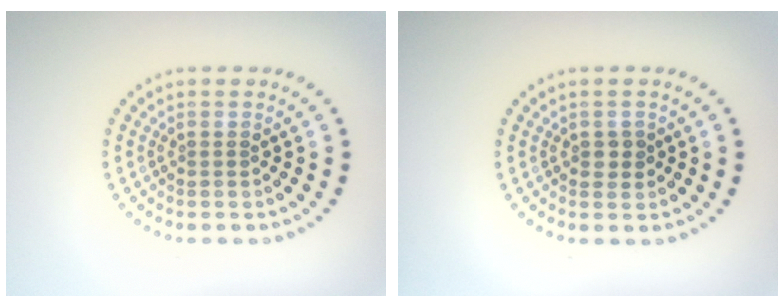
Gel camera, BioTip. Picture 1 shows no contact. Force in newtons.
{"total": 1.2, "press": 1.2, "slide": 0.2}